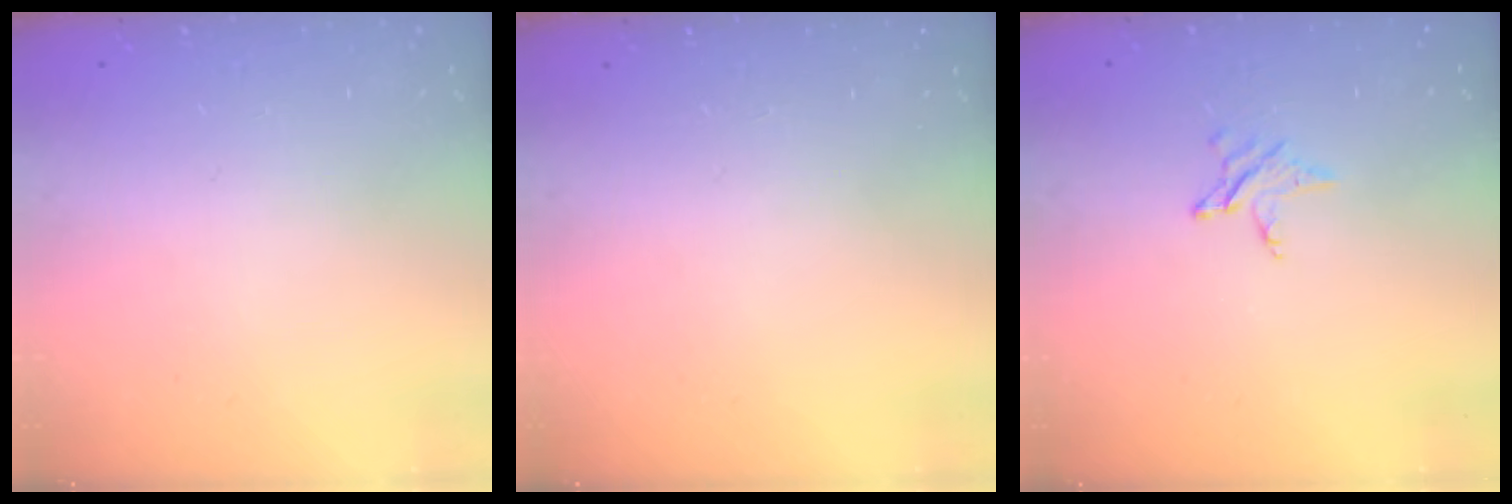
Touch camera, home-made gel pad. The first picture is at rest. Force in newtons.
{"total": 0.0}
{"total": 2.9, "press": 2.8, "slide": 0.3}